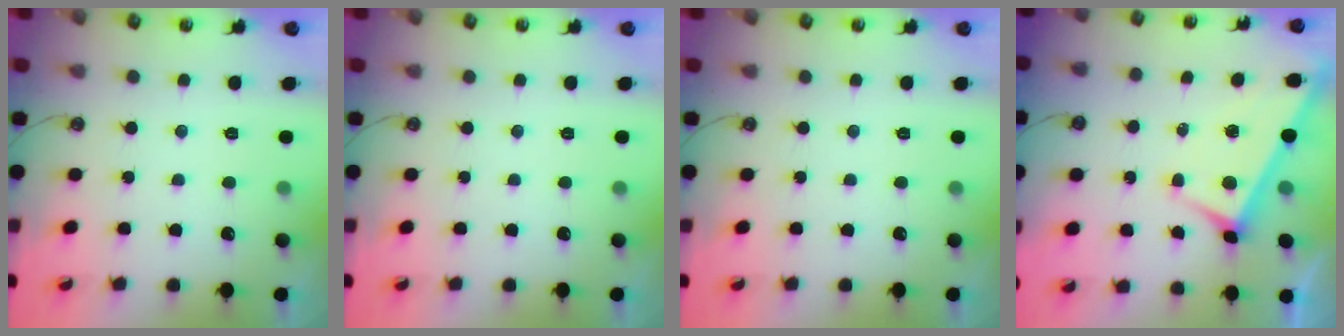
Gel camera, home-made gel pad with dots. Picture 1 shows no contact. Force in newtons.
{"total": 0.0}
{"total": 0.0}
{"total": 3.9, "press": 3.9, "slide": 0.2}